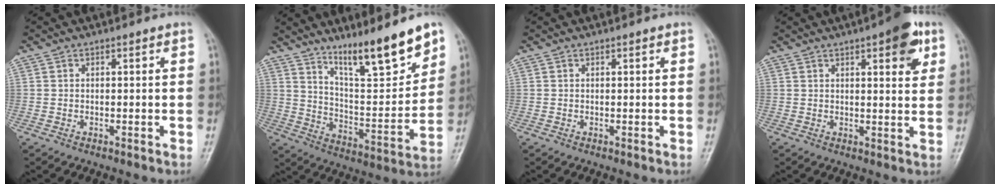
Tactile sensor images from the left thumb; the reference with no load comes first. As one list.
[{"total": 15.6, "force": [11.3, 3.0, 10.3], "torque": [-0.136, -0.079, 0.197]}, {"total": 0.6, "force": [0.2, 0.2, 0.5], "torque": [-0.007, 0.000, 0.003]}, {"total": 8.3, "force": [3.9, 2.7, 6.8], "torque": [-0.068, -0.011, 0.045]}]